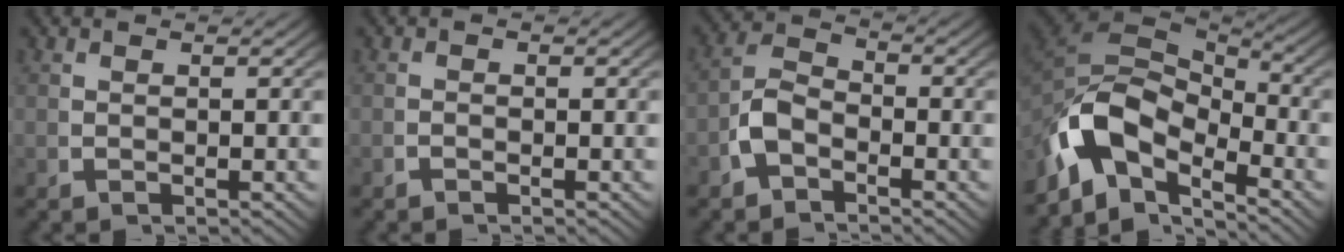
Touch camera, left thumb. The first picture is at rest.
{"total": 0.8, "force": [-0.7, -0.3, -0.2], "torque": [0.009, 0.001, -0.018]}
{"total": 4.6, "force": [-1.9, 3.6, 2.3], "torque": [-0.050, -0.006, -0.037]}
{"total": 14.1, "force": [-1.8, 9.4, 10.4], "torque": [-0.229, -0.043, -0.017]}